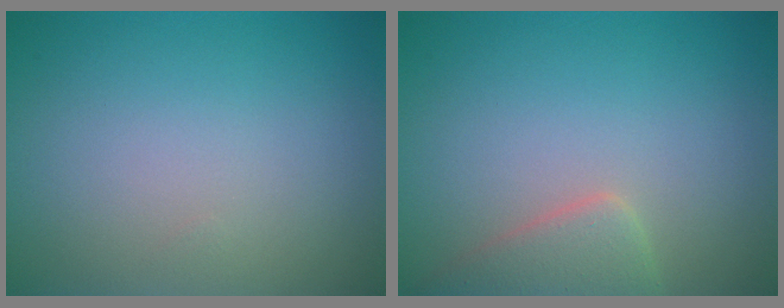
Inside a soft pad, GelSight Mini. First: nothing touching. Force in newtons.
{"total": 2.9, "press": 2.9, "slide": 0.3}